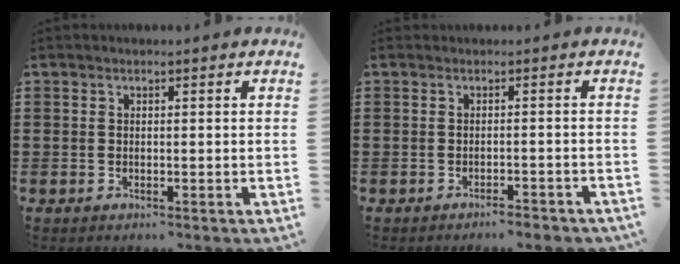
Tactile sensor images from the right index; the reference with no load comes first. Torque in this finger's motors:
{"motor_torque": [1.04, 1.03, 0.01, 0.01]}